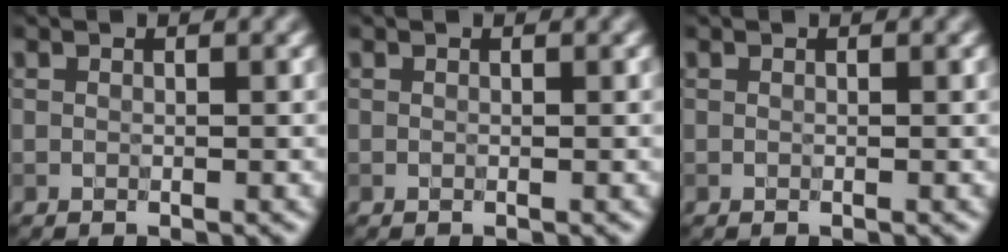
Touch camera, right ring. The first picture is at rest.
{"total": 0.0}
{"total": 0.0}